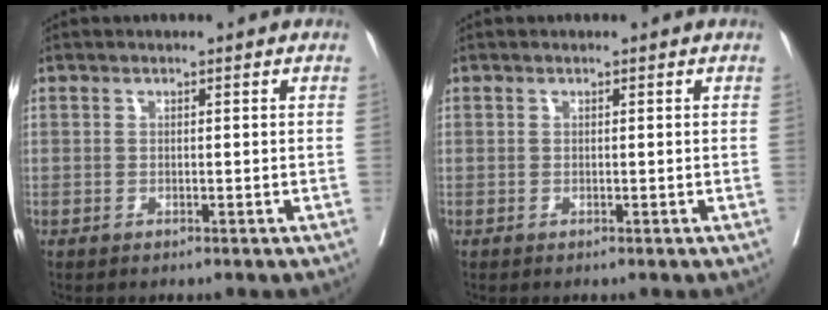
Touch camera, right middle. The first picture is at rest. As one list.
[{"total": 0.0}]